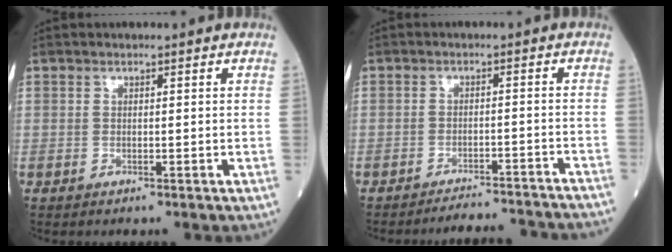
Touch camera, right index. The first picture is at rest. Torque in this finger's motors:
{"motor_torque": [0.06, -0.36, 0.35, 0.07]}